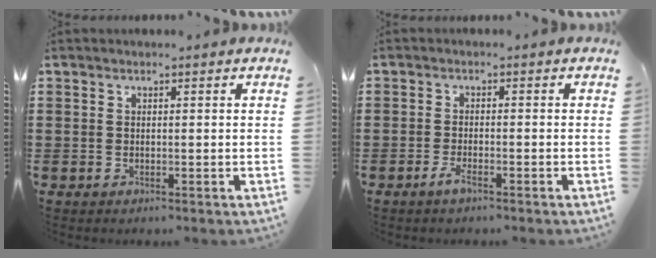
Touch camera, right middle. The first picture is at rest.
{"total": 2.5, "force": [-1.7, 0.4, 1.8], "torque": [-0.037, 0.000, -0.034]}